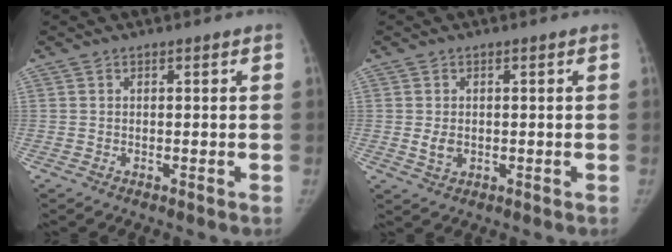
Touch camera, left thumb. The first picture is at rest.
{"total": 2.4, "force": [0.1, 1.7, 1.6], "torque": [-0.024, -0.005, 0.008]}